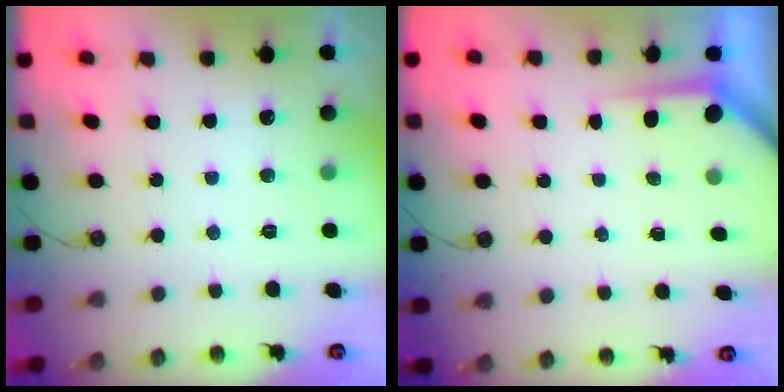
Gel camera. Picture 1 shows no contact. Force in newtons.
{"total": 3.5, "press": 3.5, "slide": 0.4}